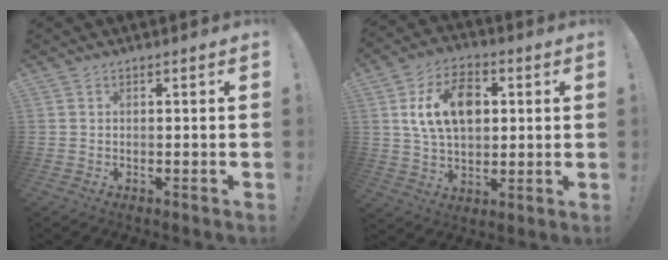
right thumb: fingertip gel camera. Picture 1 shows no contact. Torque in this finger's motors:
{"motor_torque": [0.38, 0.49, -0.02, 0.01, 0.00]}